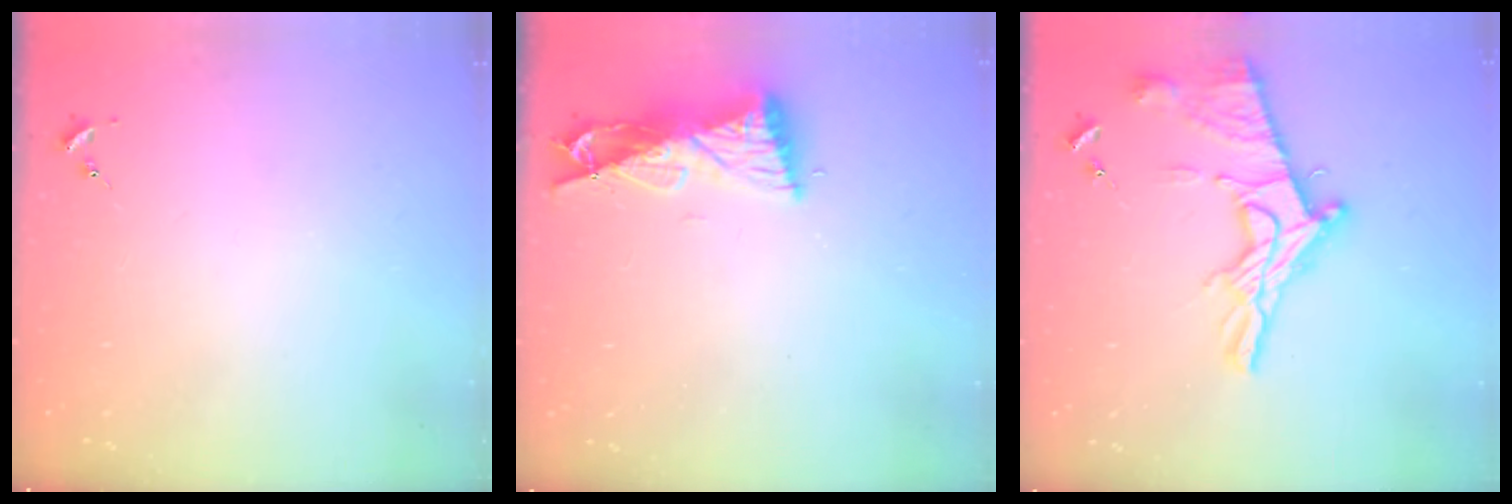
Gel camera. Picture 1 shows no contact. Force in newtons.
{"total": 9.9, "press": 9.8, "slide": 1.0}
{"total": 18.5, "press": 18.4, "slide": 1.5}